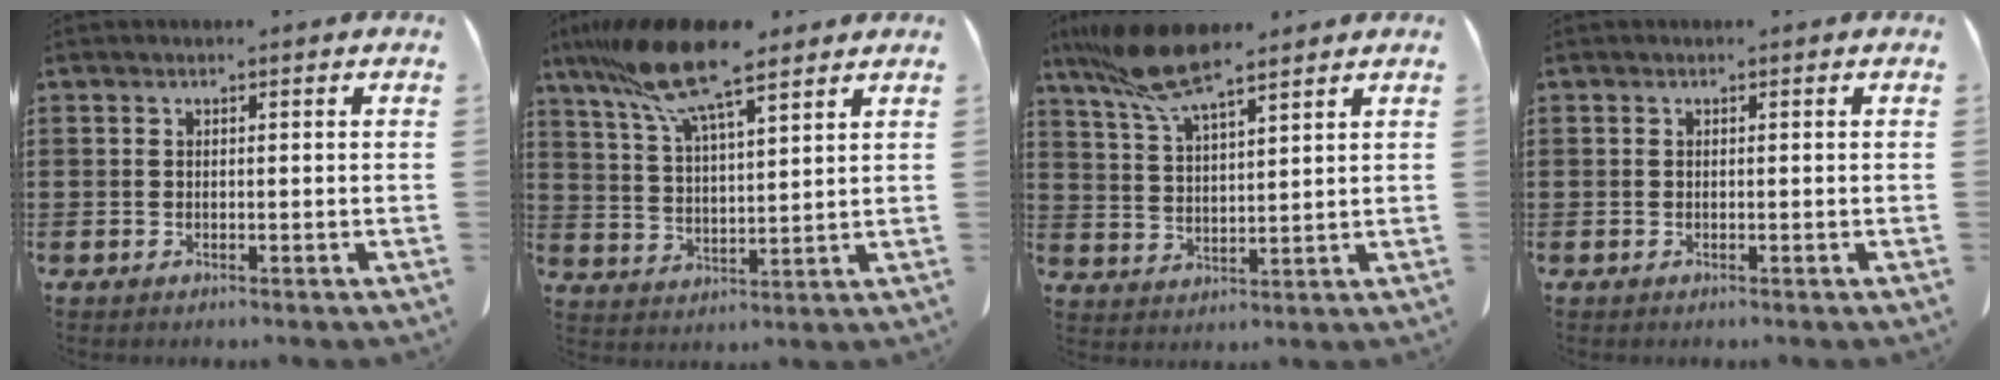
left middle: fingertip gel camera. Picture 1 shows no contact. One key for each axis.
{"total": 12.2, "fx": 9.0, "fy": 1.8, "fz": 8.1, "tx": -0.187, "ty": -0.028, "tz": 0.156}
{"total": 9.4, "fx": 7.1, "fy": 1.6, "fz": 6.0, "tx": -0.144, "ty": -0.019, "tz": 0.130}
{"total": 0.0}